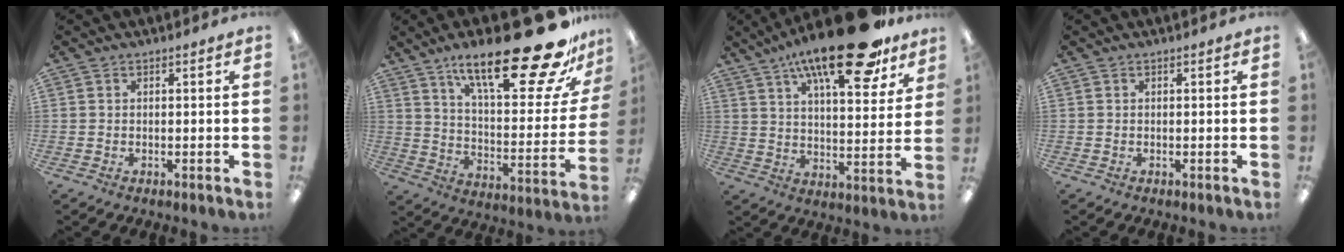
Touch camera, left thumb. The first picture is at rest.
{"total": 28.5, "force": [18.7, 8.0, 20.0], "torque": [-0.295, -0.122, 0.300]}
{"total": 21.3, "force": [14.5, 6.8, 14.0], "torque": [-0.212, -0.082, 0.235]}
{"total": 0.0}